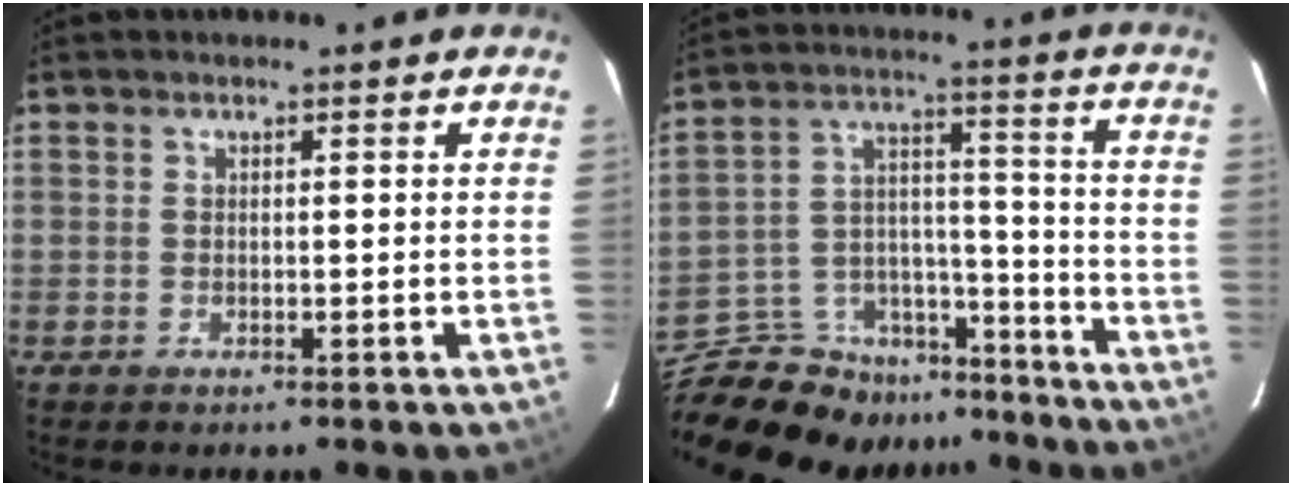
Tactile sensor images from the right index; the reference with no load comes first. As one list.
[{"total": 19.0, "force": [-16.3, 8.4, 4.7], "torque": [-0.115, 0.058, -0.247]}]